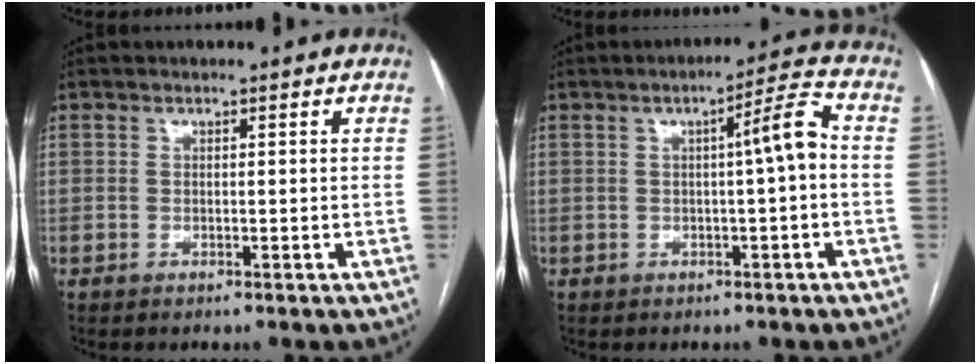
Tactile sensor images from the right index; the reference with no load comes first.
{"total": 5.5, "force": [0.1, 0.1, 5.5], "torque": [-0.079, 0.015, 0.000]}